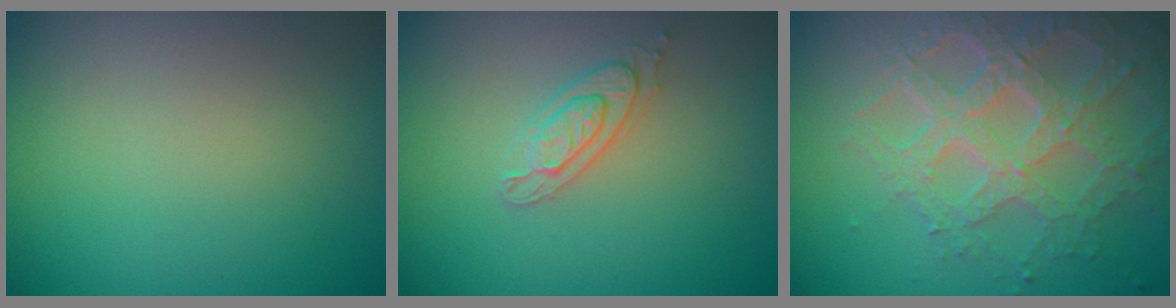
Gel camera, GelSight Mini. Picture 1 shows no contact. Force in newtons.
{"total": 2.3, "press": 2.2, "slide": 0.5}
{"total": 7.2, "press": 5.3, "slide": 4.9}